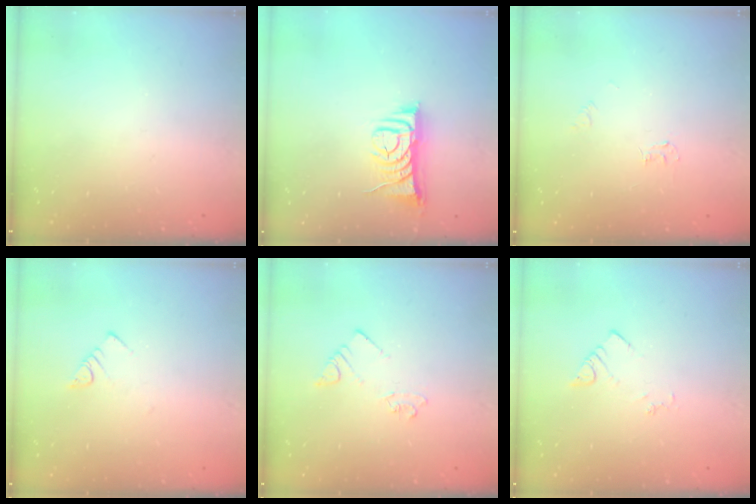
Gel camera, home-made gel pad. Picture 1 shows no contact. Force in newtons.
{"total": 9.0, "press": 9.0, "slide": 0.4}
{"total": 2.8, "press": 2.8, "slide": 0.4}
{"total": 2.8, "press": 2.7, "slide": 0.4}
{"total": 2.0, "press": 2.0, "slide": 0.2}
{"total": 2.4, "press": 2.3, "slide": 0.4}